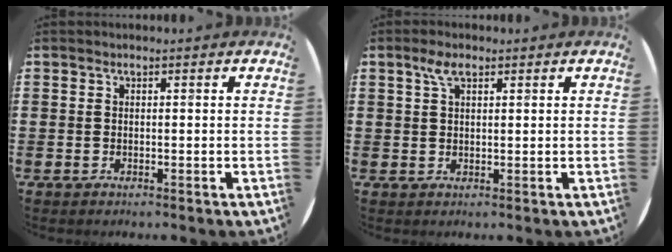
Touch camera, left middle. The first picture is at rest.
{"total": 2.8, "force": [1.7, 1.1, 2.0], "torque": [-0.045, 0.008, 0.029]}